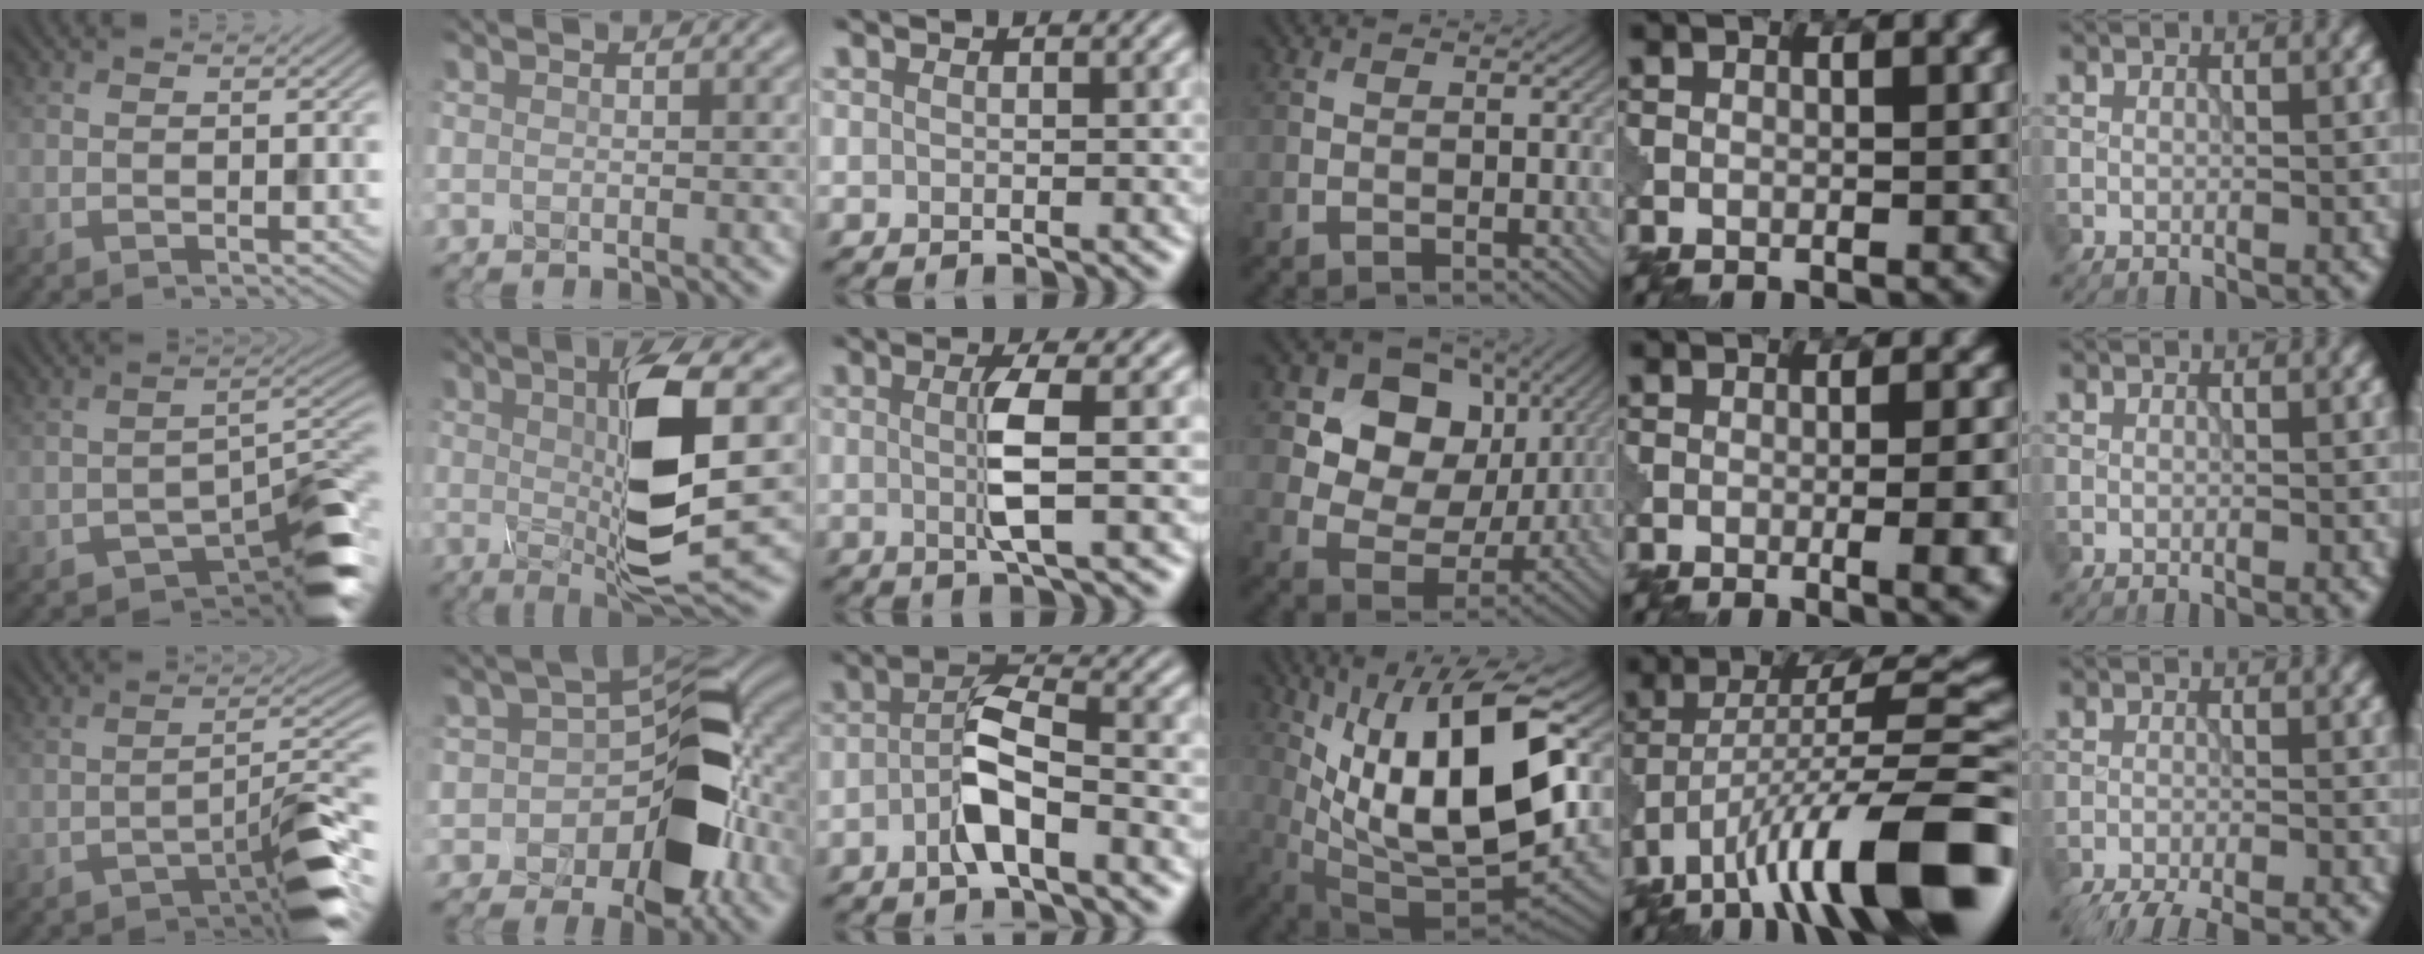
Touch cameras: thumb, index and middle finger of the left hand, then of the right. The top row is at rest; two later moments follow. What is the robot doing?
{"motion": "disassemble", "object": "pitcher"}